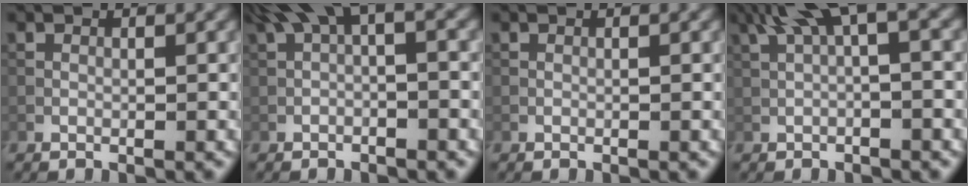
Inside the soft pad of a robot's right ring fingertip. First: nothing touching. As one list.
[{"total": 4.2, "force": [1.5, 1.3, 3.7], "torque": [-0.059, 0.017, 0.019]}, {"total": 0.0}, {"total": 5.2, "force": [1.9, 1.1, 4.7], "torque": [-0.082, 0.021, 0.032]}]